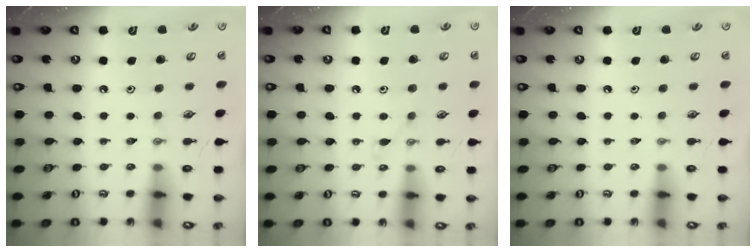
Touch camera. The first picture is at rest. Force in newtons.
{"total": 6.4, "press": 6.4, "slide": 0.7}
{"total": 0.0}